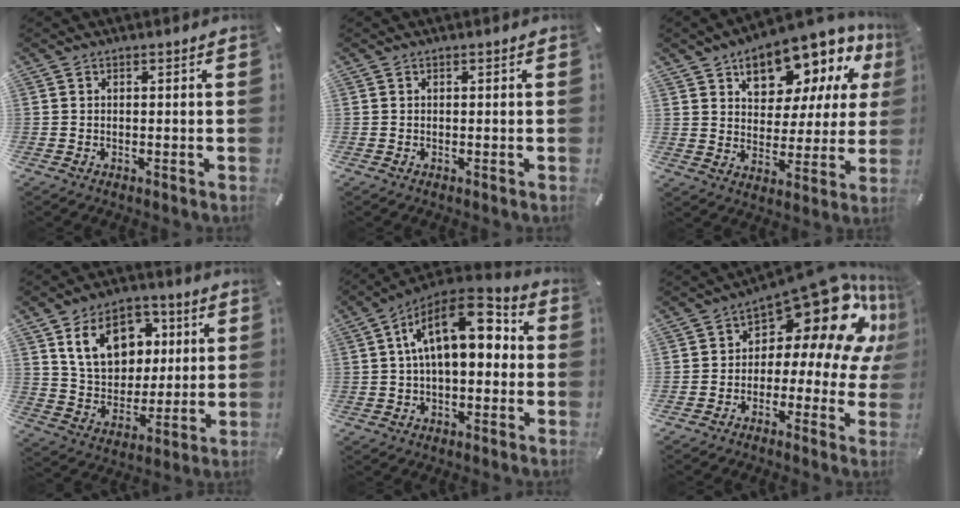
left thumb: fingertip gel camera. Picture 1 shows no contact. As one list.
[{"total": 0.0}, {"total": 14.8, "force": [10.6, 7.8, 6.8], "torque": [-0.104, -0.084, 0.181]}, {"total": 14.7, "force": [5.9, 11.3, 7.5], "torque": [-0.133, -0.004, 0.115]}, {"total": 15.8, "force": [4.1, 8.5, 12.6], "torque": [-0.213, -0.017, 0.068]}, {"total": 20.9, "force": [9.9, 10.1, 15.3], "torque": [-0.199, -0.077, 0.164]}]